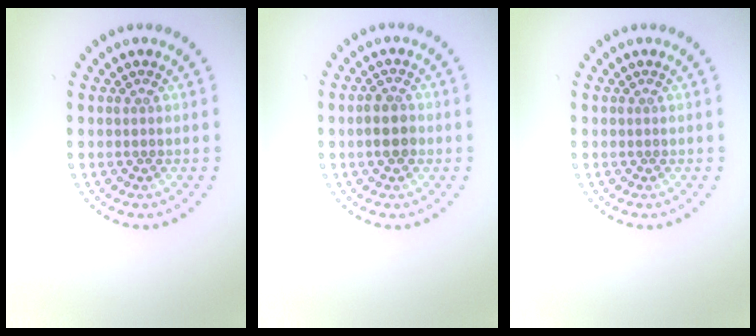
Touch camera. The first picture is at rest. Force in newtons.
{"total": 2.2, "press": 2.2, "slide": 0.4}
{"total": 0.0}